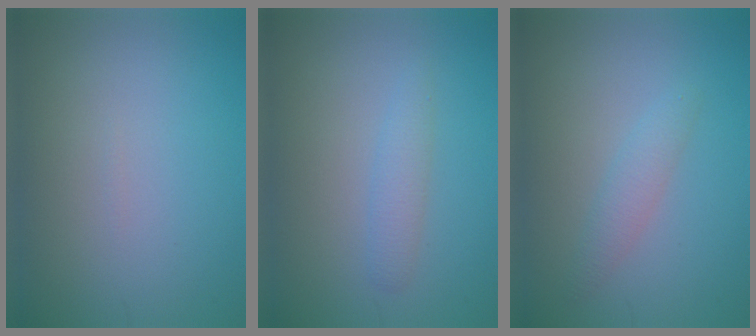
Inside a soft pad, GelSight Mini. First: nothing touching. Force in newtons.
{"total": 1.6, "press": 1.6, "slide": 0.2}
{"total": 1.7, "press": 1.7, "slide": 0.1}